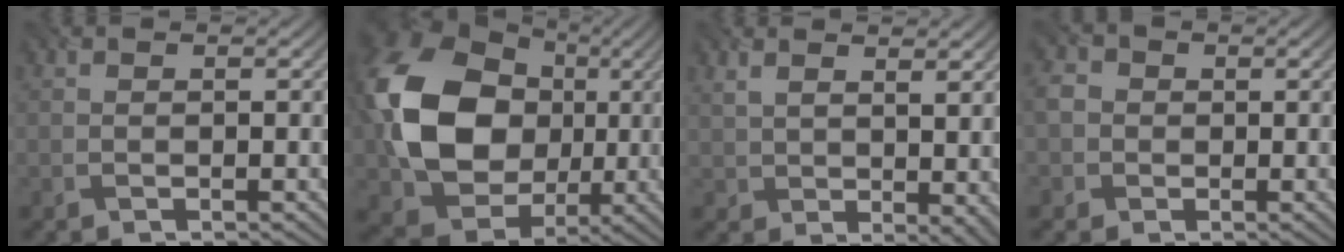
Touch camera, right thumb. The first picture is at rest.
{"total": 18.2, "force": [1.2, 14.4, 11.1], "torque": [-0.247, -0.015, 0.022]}
{"total": 5.9, "force": [2.4, 2.3, 4.9], "torque": [-0.083, -0.002, 0.059]}
{"total": 4.0, "force": [0.0, 3.8, 1.4], "torque": [-0.045, 0.007, -0.017]}